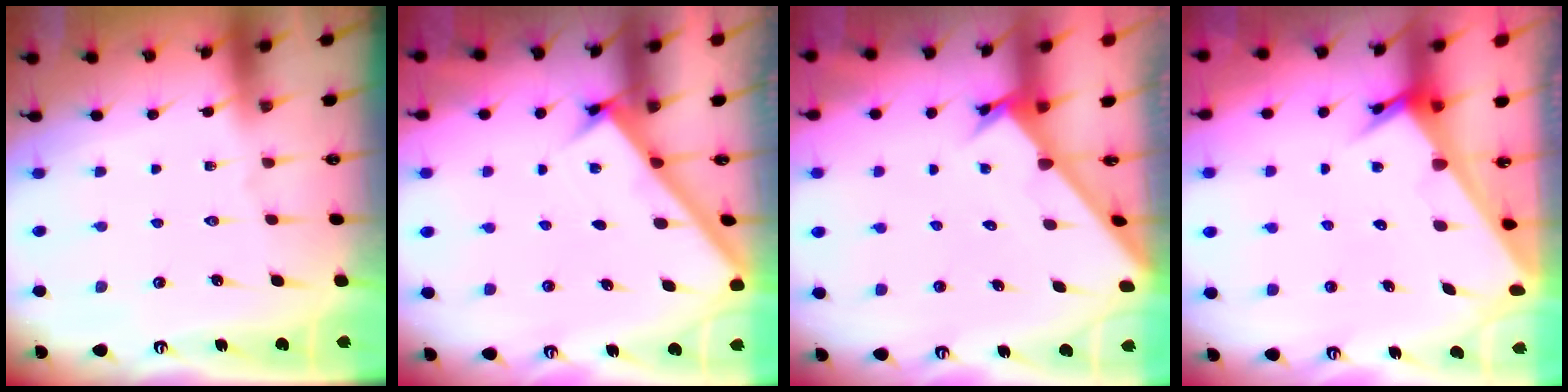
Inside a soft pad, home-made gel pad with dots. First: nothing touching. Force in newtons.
{"total": 2.7, "press": 2.7, "slide": 0.3}
{"total": 2.6, "press": 2.6, "slide": 0.3}
{"total": 3.6, "press": 3.5, "slide": 0.2}